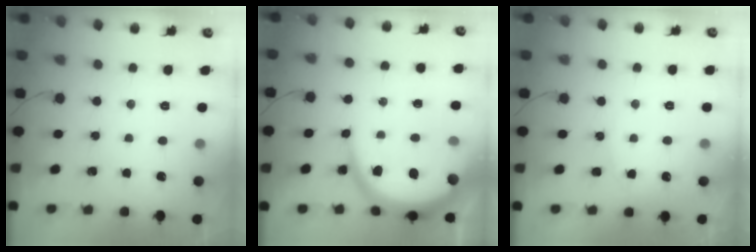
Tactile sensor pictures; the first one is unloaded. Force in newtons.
{"total": 12.6, "press": 12.6, "slide": 1.3}
{"total": 5.6, "press": 5.6, "slide": 0.5}